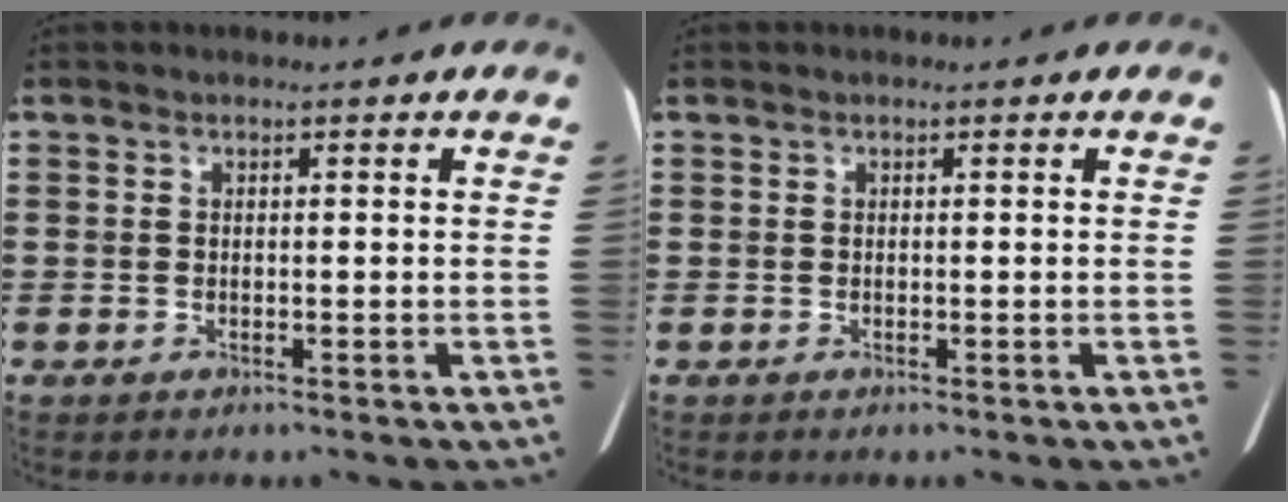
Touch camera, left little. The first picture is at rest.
{"total": 0.0}